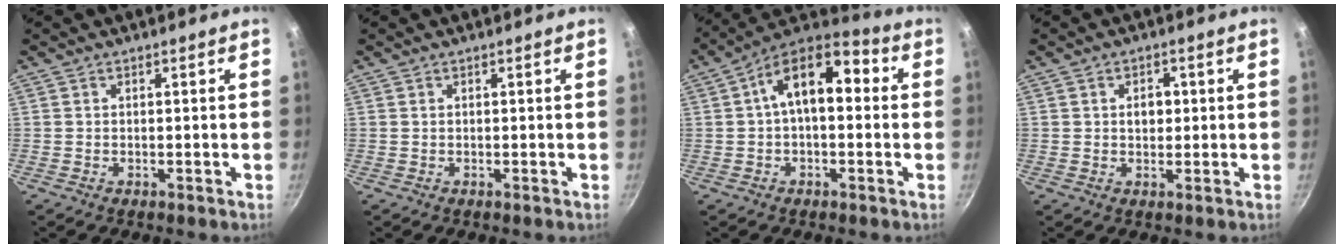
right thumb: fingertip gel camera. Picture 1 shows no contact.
{"total": 0.0}
{"total": 13.4, "force": [1.8, 7.3, 11.1], "torque": [-0.157, 0.043, 0.016]}
{"total": 3.3, "force": [0.5, 2.3, 2.3], "torque": [-0.018, 0.002, 0.006]}